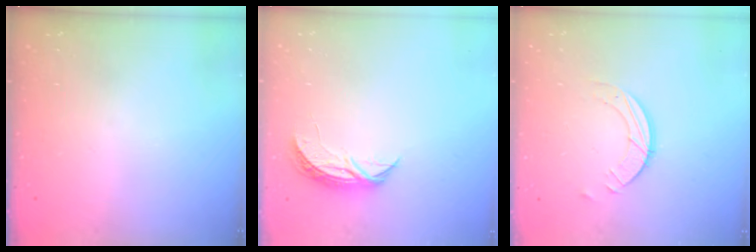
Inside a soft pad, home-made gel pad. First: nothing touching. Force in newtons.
{"total": 5.8, "press": 5.8, "slide": 0.6}
{"total": 3.2, "press": 3.2, "slide": 0.3}